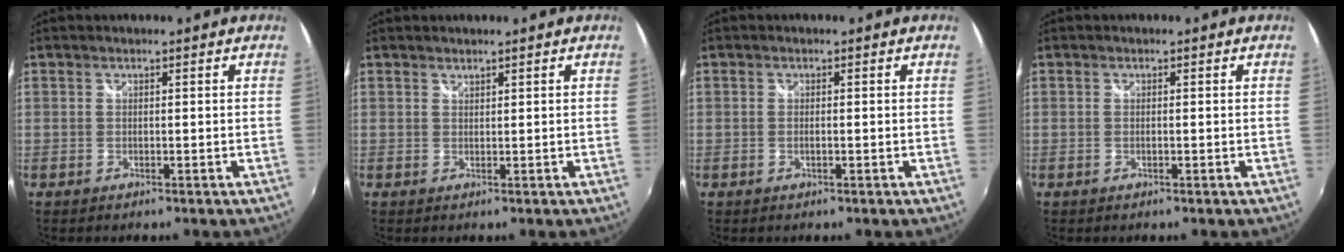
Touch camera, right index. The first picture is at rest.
{"total": 0.6, "force": [0.6, 0.1, 0.0], "torque": [0.001, 0.000, 0.012]}
{"total": 1.1, "force": [-0.2, 0.2, 1.0], "torque": [-0.022, -0.001, -0.005]}
{"total": 0.7, "force": [-0.1, 0.1, 0.7], "torque": [-0.015, 0.000, -0.003]}